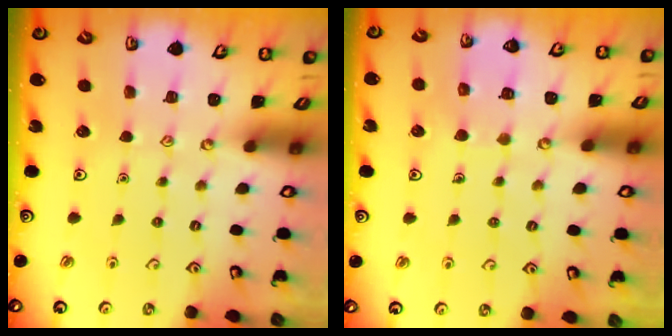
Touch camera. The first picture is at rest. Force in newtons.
{"total": 6.5, "press": 6.4, "slide": 0.5}